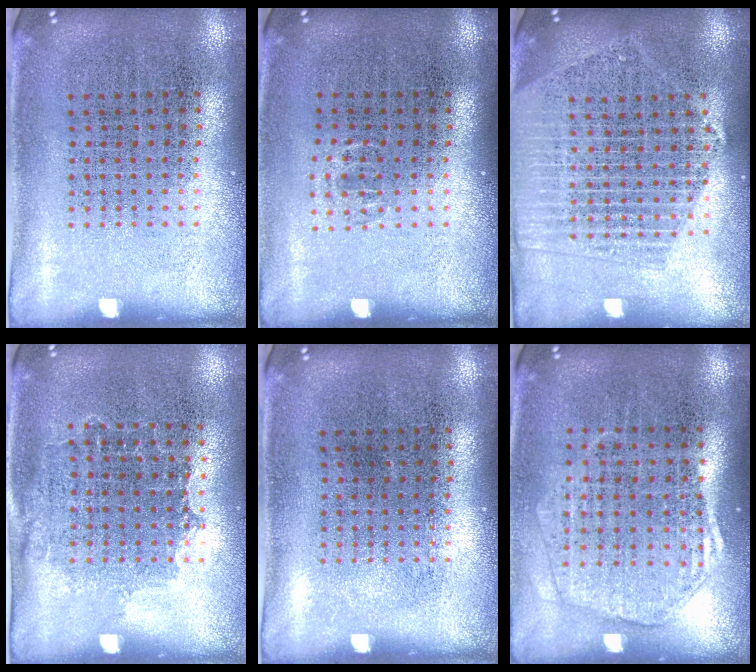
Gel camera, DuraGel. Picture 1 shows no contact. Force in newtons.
{"total": 0.6, "press": 0.4, "slide": 0.4}
{"total": 2.1, "press": 2.0, "slide": 0.9}
{"total": 1.0, "press": 0.9, "slide": 0.5}
{"total": 0.0}
{"total": 1.7, "press": 1.6, "slide": 0.7}